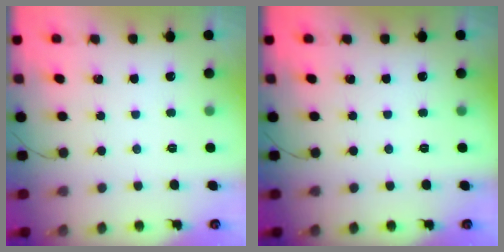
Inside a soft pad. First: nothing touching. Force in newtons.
{"total": 0.0}